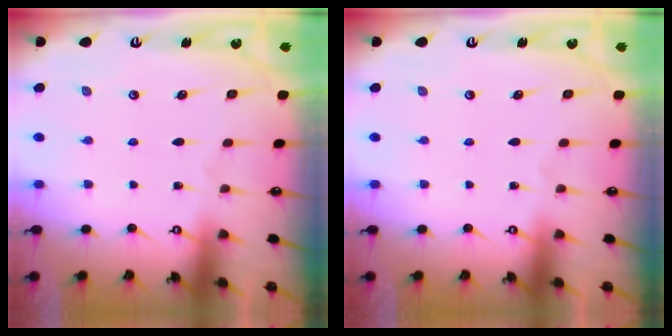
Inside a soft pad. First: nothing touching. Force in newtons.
{"total": 0.0}